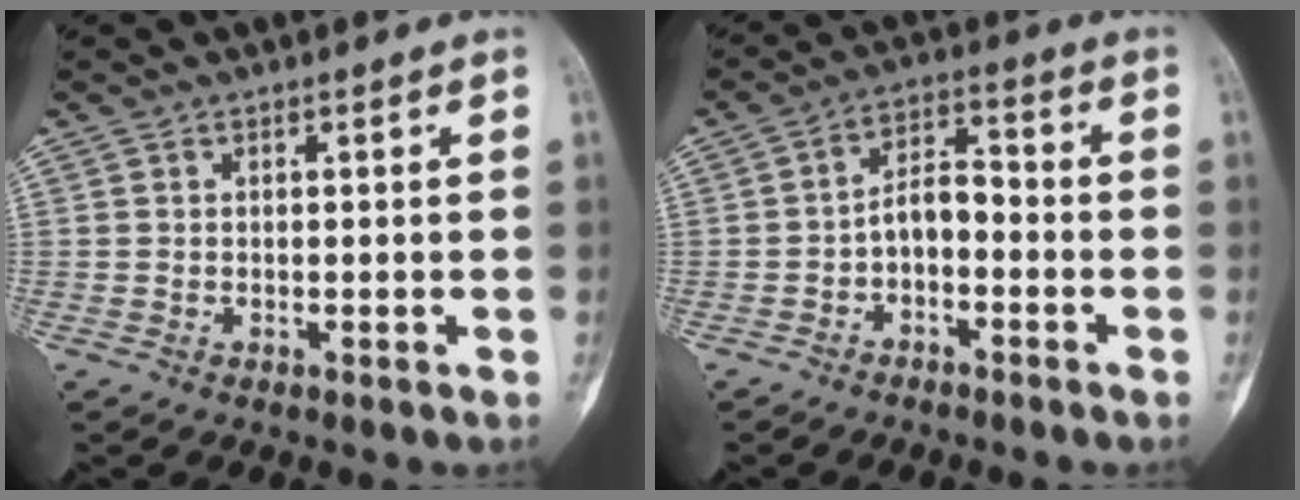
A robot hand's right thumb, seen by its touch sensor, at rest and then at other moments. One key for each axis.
{"total": 5.9, "fx": -2.2, "fy": 3.5, "fz": 4.3, "tx": -0.065, "ty": 0.041, "tz": -0.047}